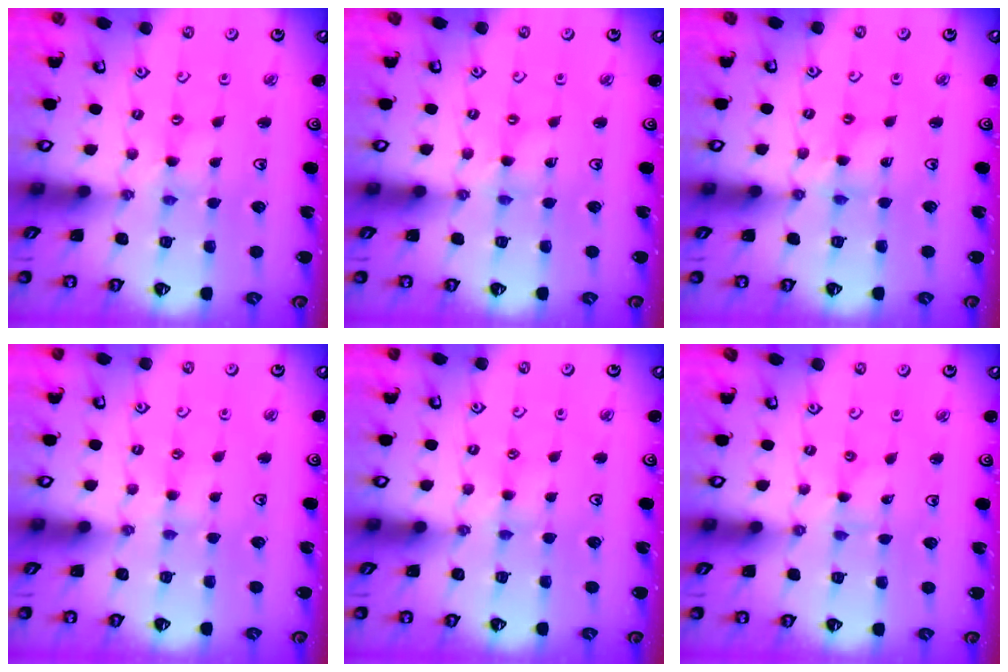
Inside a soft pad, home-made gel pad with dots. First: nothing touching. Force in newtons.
{"total": 0.9, "press": 0.9, "slide": 0.2}
{"total": 3.9, "press": 3.9, "slide": 0.3}
{"total": 2.3, "press": 2.3, "slide": 0.4}
{"total": 2.6, "press": 2.6, "slide": 0.4}
{"total": 0.0}